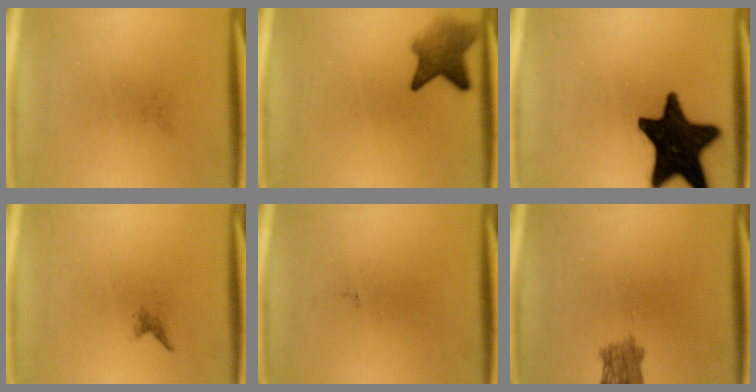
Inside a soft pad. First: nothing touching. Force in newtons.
{"total": 5.0}
{"total": 19.6}
{"total": 0.7}
{"total": 0.0}
{"total": 3.5}